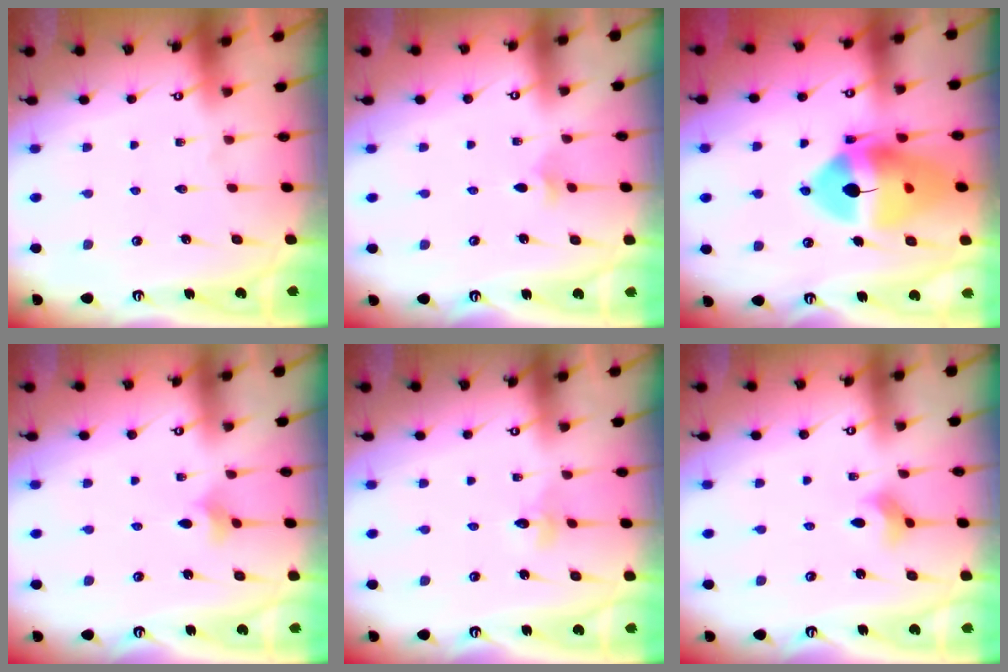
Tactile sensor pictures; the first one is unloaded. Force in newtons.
{"total": 3.0, "press": 2.9, "slide": 0.8}
{"total": 18.1, "press": 18.0, "slide": 2.4}
{"total": 3.0, "press": 2.9, "slide": 0.5}
{"total": 2.8, "press": 2.7, "slide": 0.3}
{"total": 3.2, "press": 3.2, "slide": 0.3}